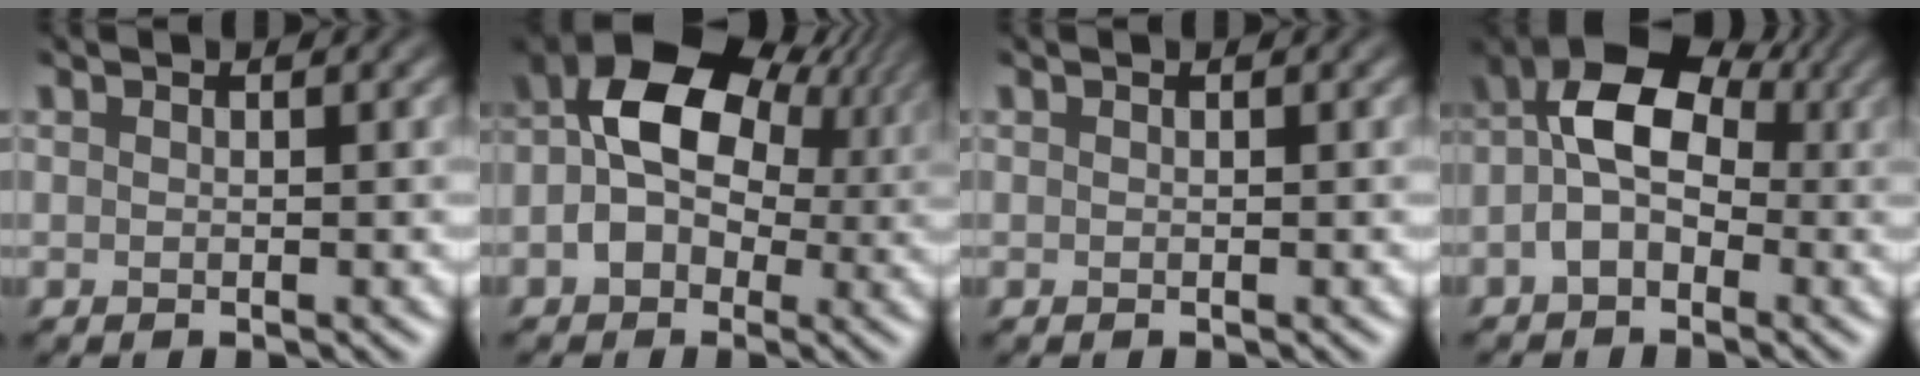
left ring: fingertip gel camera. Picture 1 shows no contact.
{"total": 9.5, "force": [0.0, 7.0, 6.4], "torque": [-0.119, -0.001, 0.005]}
{"total": 0.0}
{"total": 6.0, "force": [-1.4, 4.1, 4.2], "torque": [-0.081, 0.009, -0.025]}